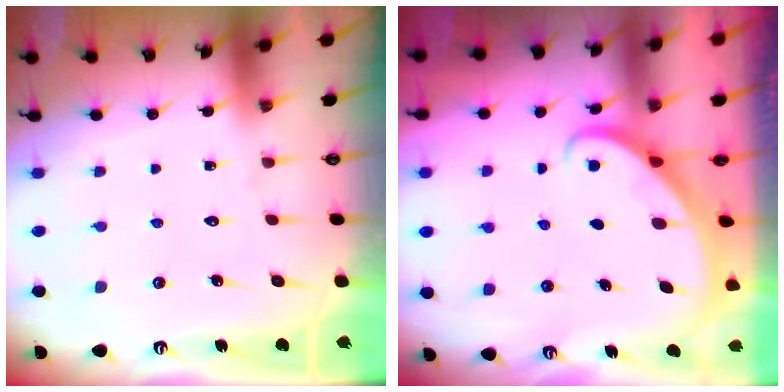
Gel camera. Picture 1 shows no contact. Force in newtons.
{"total": 2.7, "press": 2.7, "slide": 0.2}